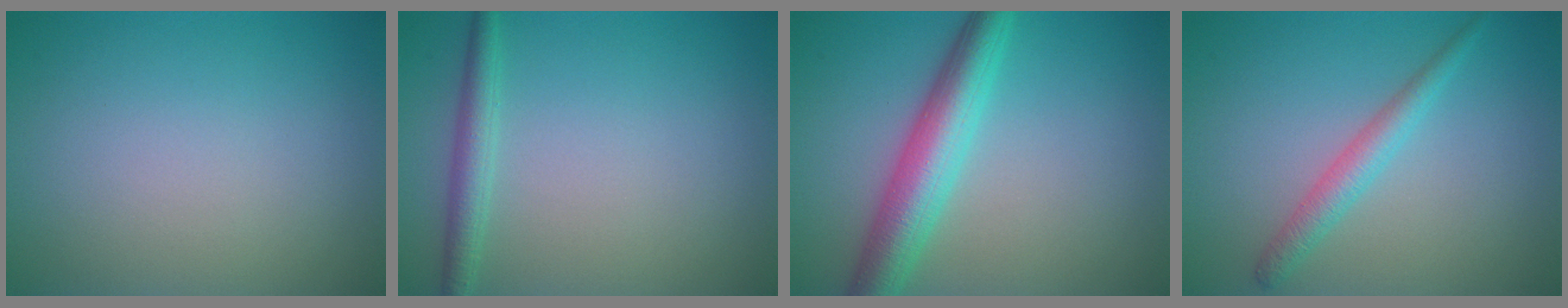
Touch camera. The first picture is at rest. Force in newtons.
{"total": 2.2, "press": 2.2, "slide": 0.1}
{"total": 5.8, "press": 5.8, "slide": 0.3}
{"total": 2.4, "press": 2.4, "slide": 0.1}